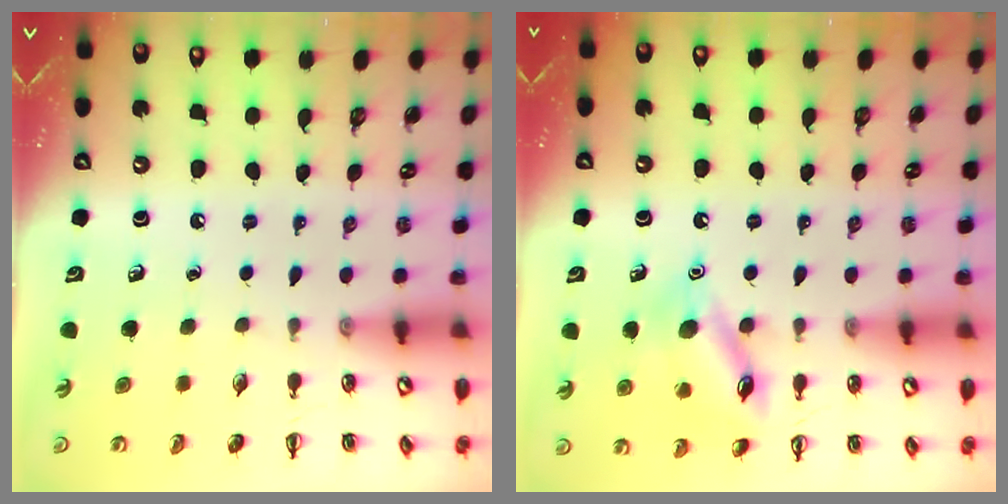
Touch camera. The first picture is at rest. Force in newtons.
{"total": 13.1, "press": 13.1, "slide": 0.9}